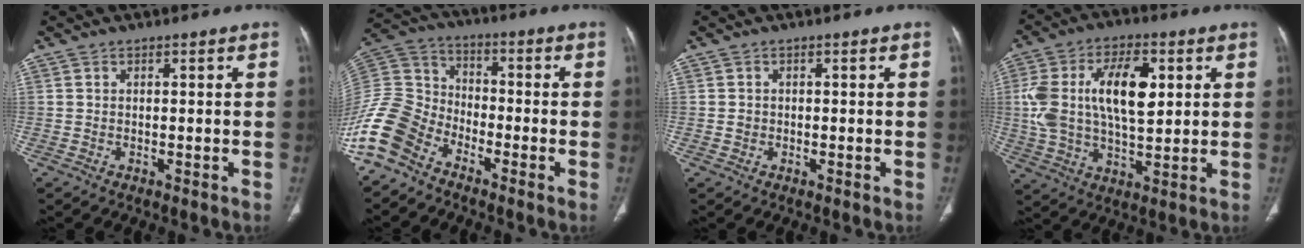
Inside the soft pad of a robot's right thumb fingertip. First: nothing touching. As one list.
[{"total": 13.7, "force": [-9.2, 8.3, 5.9], "torque": [-0.125, 0.055, -0.191]}, {"total": 1.0, "force": [-0.2, 0.9, 0.3], "torque": [0.000, 0.004, -0.002]}, {"total": 17.0, "force": [3.4, 8.7, 14.1], "torque": [-0.256, 0.007, 0.063]}]